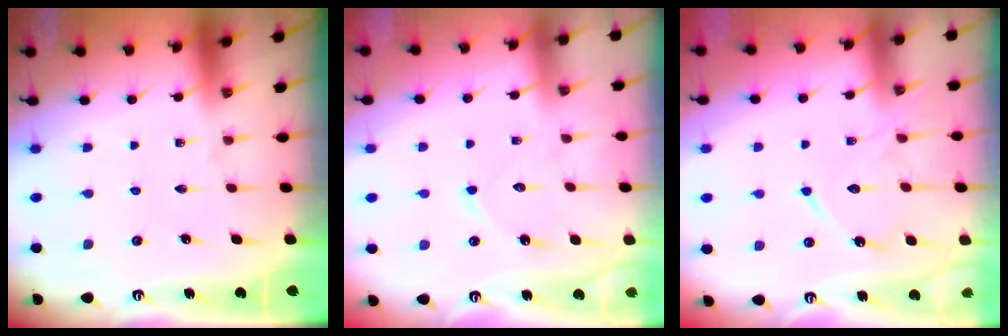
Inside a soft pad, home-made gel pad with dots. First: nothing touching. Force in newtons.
{"total": 6.0, "press": 6.0, "slide": 0.5}
{"total": 12.1, "press": 12.1, "slide": 0.5}